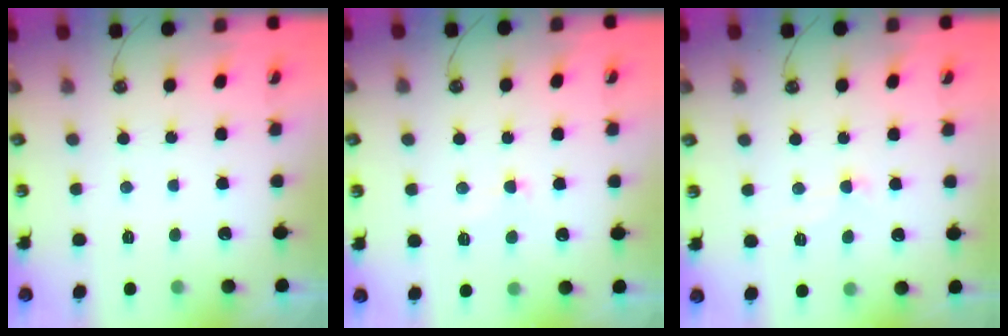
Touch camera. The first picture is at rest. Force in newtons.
{"total": 3.6, "press": 3.4, "slide": 1.0}
{"total": 2.8, "press": 2.8, "slide": 0.5}